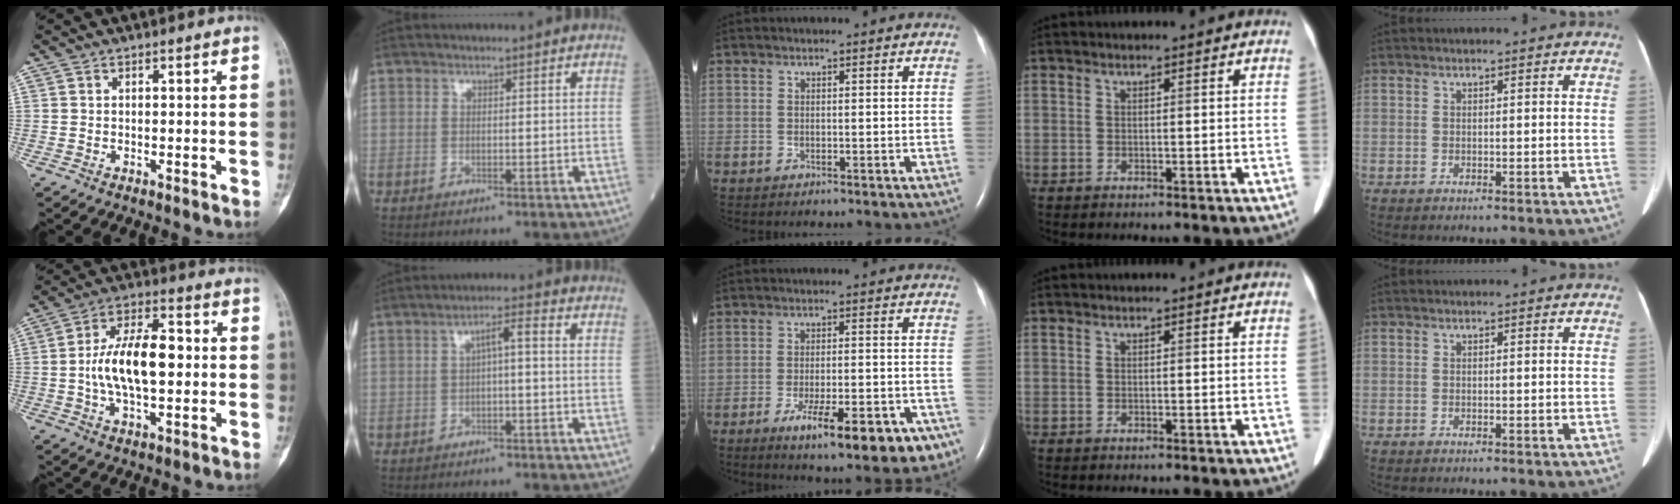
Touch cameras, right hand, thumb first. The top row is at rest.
{"thumb": {"total": 14.0, "force": [-0.1, 6.8, 12.3], "torque": [-0.212, 0.021, -0.006]}, "index": {"total": 3.0, "force": [0.0, 0.5, 2.9], "torque": [-0.046, 0.013, 0.001]}, "middle": {"total": 13.7, "force": [-8.2, 3.6, 10.4], "torque": [-0.104, 0.000, -0.112]}}